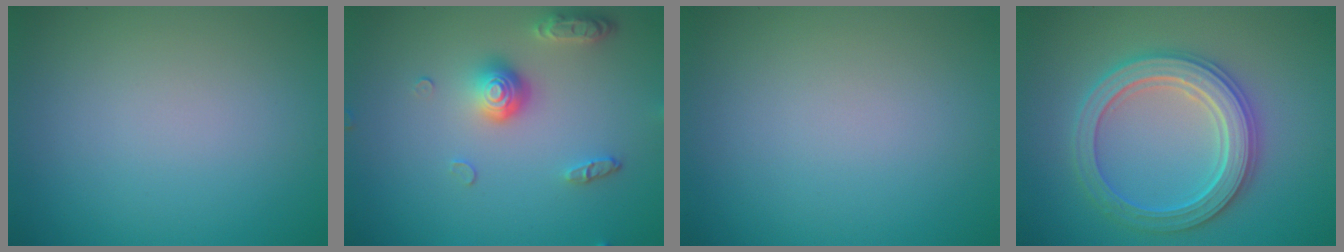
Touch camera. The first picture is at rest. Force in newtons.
{"total": 3.6, "press": 2.7, "slide": 2.3}
{"total": 0.0}
{"total": 5.4, "press": 5.3, "slide": 0.8}